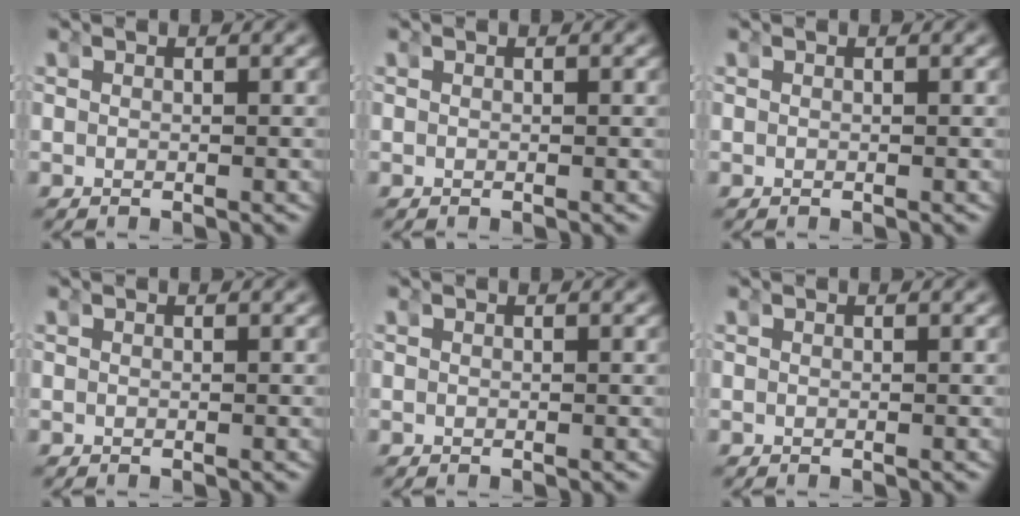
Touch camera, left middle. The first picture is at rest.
{"total": 0.0}
{"total": 0.0}
{"total": 0.0}
{"total": 0.0}
{"total": 0.0}